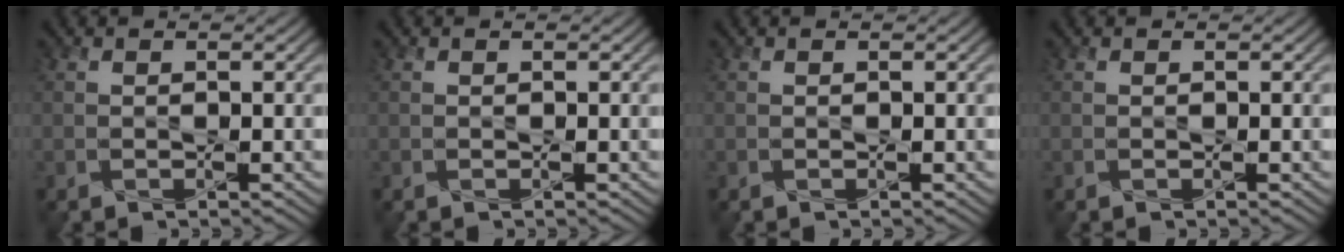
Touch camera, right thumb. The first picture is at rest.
{"total": 0.0}
{"total": 0.0}
{"total": 0.0}